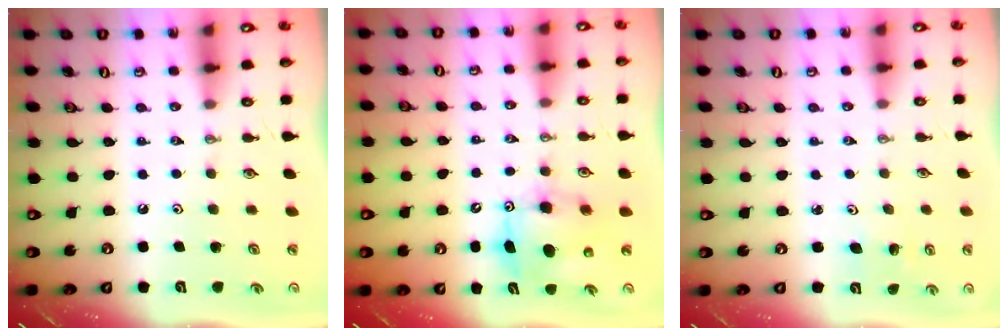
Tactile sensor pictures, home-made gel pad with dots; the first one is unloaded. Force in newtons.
{"total": 8.3, "press": 8.1, "slide": 1.9}
{"total": 3.0, "press": 3.0, "slide": 0.2}